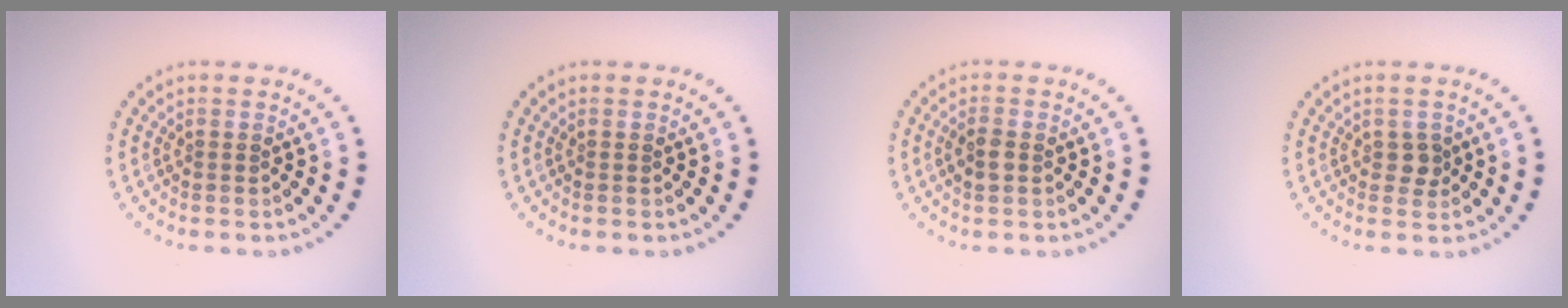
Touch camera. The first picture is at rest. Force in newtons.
{"total": 0.0}
{"total": 1.6, "press": 1.6, "slide": 0.3}
{"total": 1.3, "press": 1.2, "slide": 0.3}